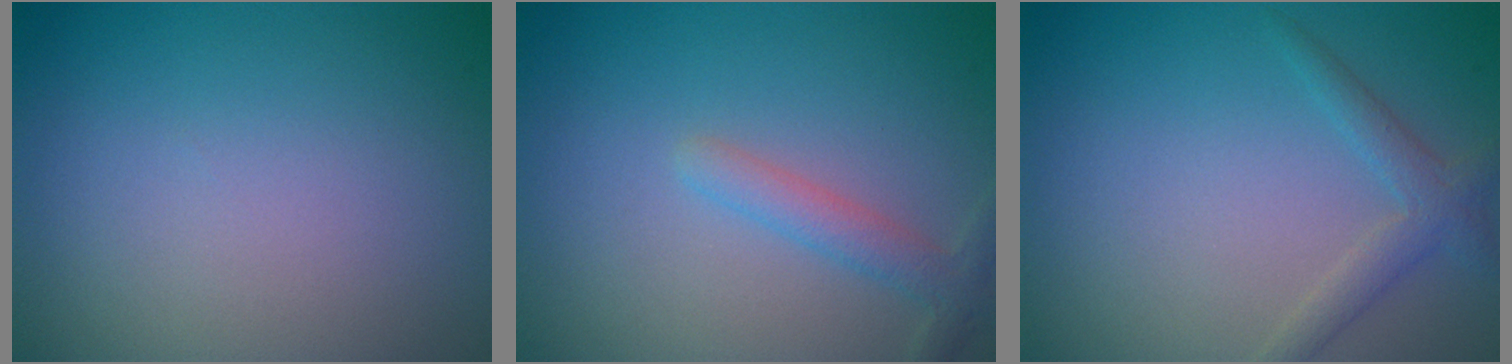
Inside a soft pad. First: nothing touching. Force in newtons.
{"total": 2.1, "press": 2.1, "slide": 0.1}
{"total": 2.0, "press": 2.0, "slide": 0.1}